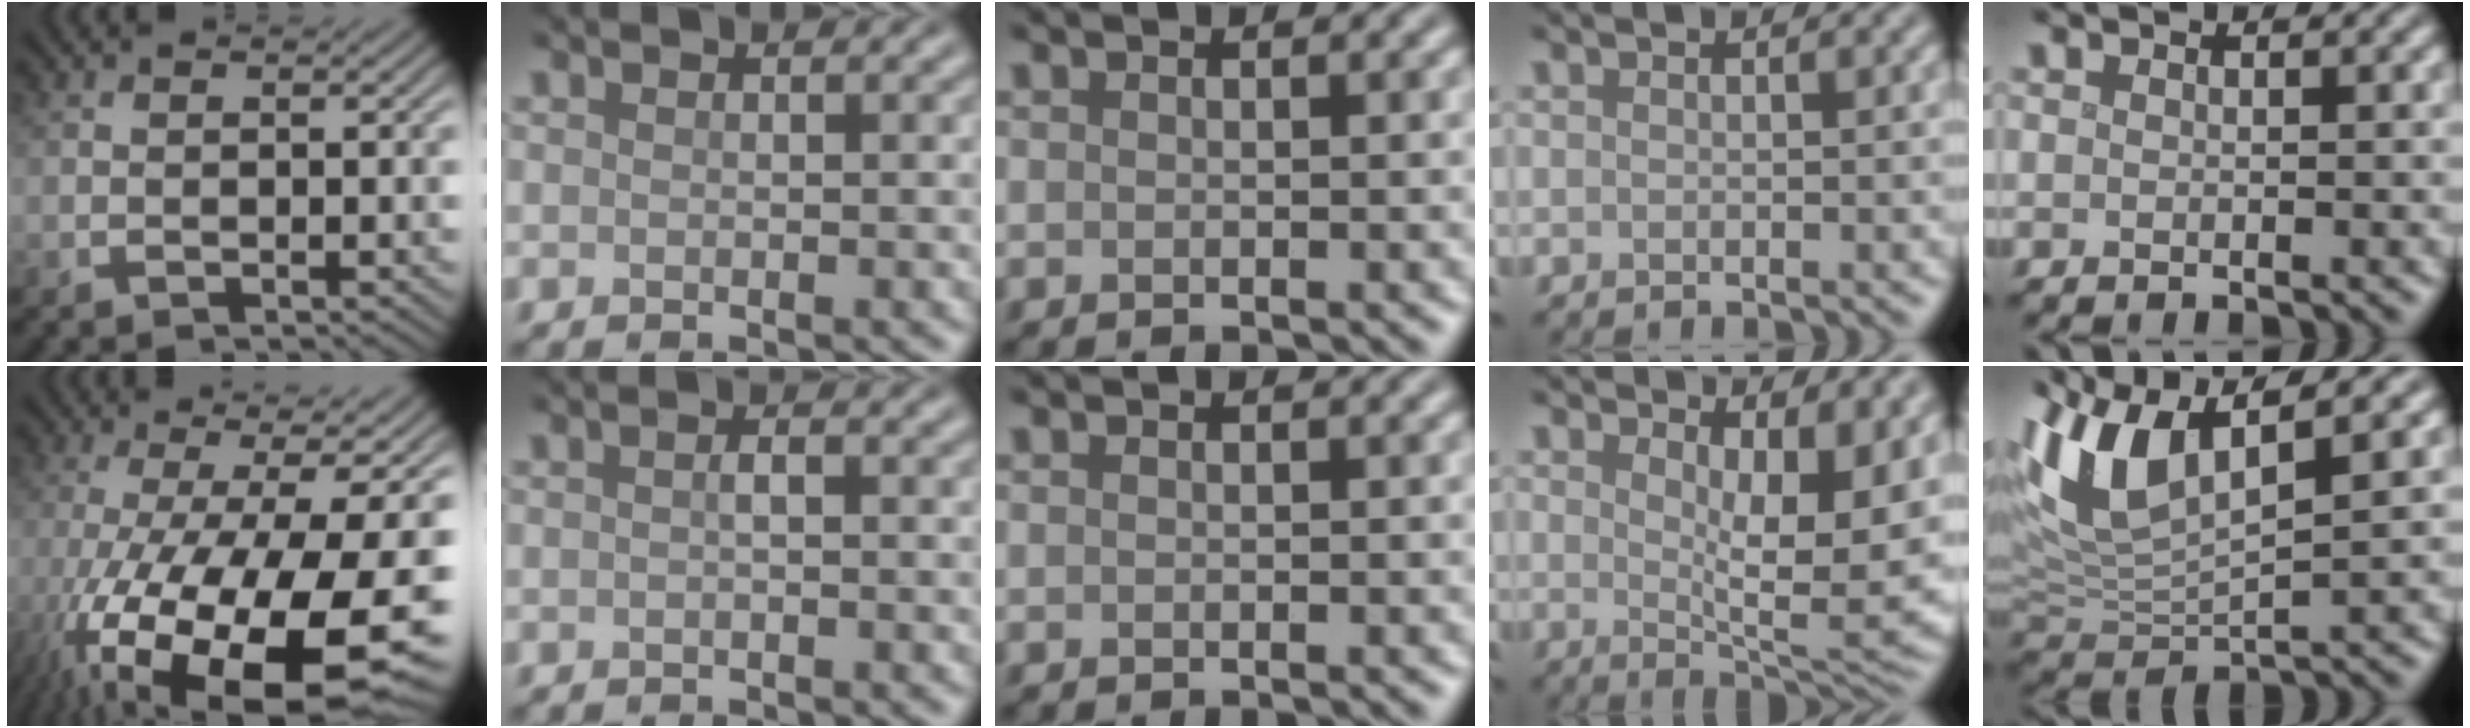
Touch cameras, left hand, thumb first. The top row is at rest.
{"thumb": {"total": 20.1, "force": [-7.5, 6.4, 17.5], "torque": [-0.280, -0.043, -0.103]}, "index": {"total": 0.6, "force": [-0.1, 0.1, 0.6], "torque": [-0.014, 0.002, -0.002]}, "ring": {"total": 9.4, "force": [2.6, 3.2, 8.5], "torque": [-0.108, -0.016, 0.043]}, "little": {"total": 7.6, "force": [3.8, 2.6, 6.1], "torque": [-0.138, 0.013, 0.070]}}